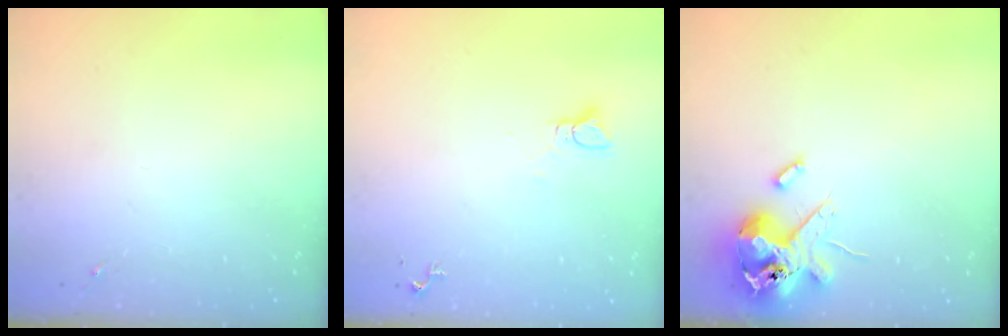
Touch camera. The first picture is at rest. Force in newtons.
{"total": 2.2, "press": 2.2, "slide": 0.1}
{"total": 14.2, "press": 14.0, "slide": 2.4}